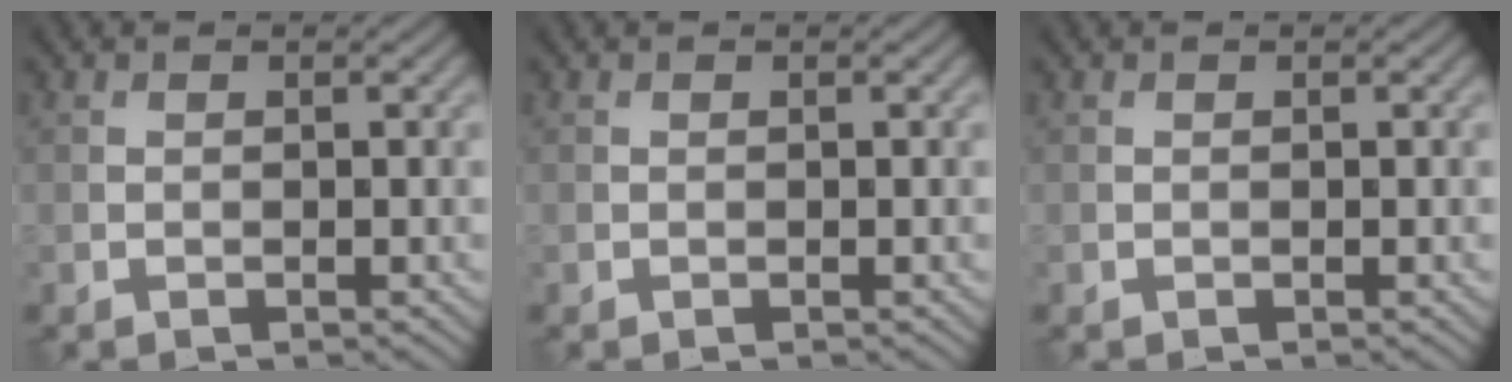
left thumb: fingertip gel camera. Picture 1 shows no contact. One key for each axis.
{"total": 0.0}
{"total": 0.0}